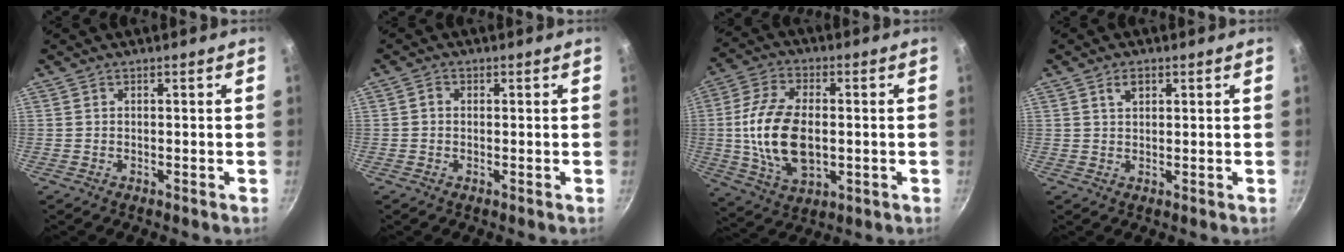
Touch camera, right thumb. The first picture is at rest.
{"total": 1.4, "force": [0.1, 1.2, 0.7], "torque": [-0.013, 0.006, -0.002]}
{"total": 15.7, "force": [-0.5, 9.1, 12.8], "torque": [-0.237, 0.010, -0.007]}
{"total": 2.6, "force": [1.2, 1.6, 1.6], "torque": [-0.021, 0.000, 0.021]}